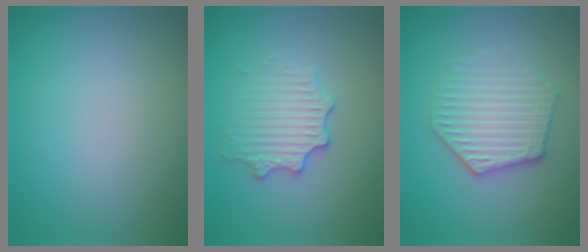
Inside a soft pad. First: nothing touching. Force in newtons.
{"total": 3.2, "press": 2.7, "slide": 1.8}
{"total": 3.7, "press": 3.6, "slide": 1.0}